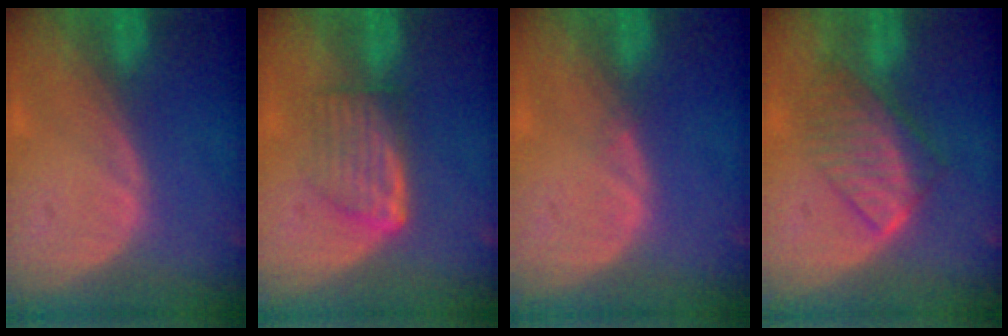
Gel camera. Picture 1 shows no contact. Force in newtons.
{"total": 5.8, "press": 5.3, "slide": 2.4}
{"total": 0.5, "press": 0.5, "slide": 0.1}
{"total": 6.6, "press": 6.3, "slide": 1.9}